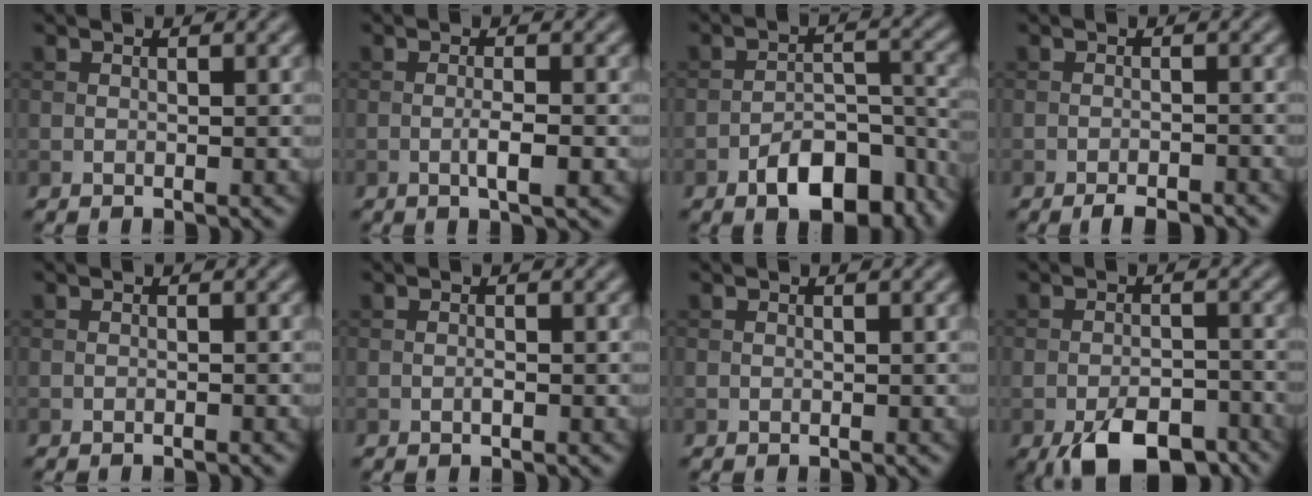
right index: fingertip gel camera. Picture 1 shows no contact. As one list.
[{"total": 2.2, "force": [-0.7, 0.3, 2.1], "torque": [-0.036, 0.002, -0.014]}, {"total": 7.8, "force": [-4.9, 3.7, 4.8], "torque": [-0.064, 0.003, -0.083]}, {"total": 2.6, "force": [-2.2, 0.5, 1.4], "torque": [-0.022, 0.001, -0.034]}, {"total": 0.8, "force": [-0.7, 0.1, 0.3], "torque": [0.001, 0.001, -0.013]}, {"total": 0.5, "force": [-0.2, 0.1, 0.5], "torque": [-0.009, 0.000, -0.005]}, {"total": 0.0}, {"total": 7.6, "force": [-4.8, 3.2, 4.9], "torque": [-0.077, -0.014, -0.075]}]